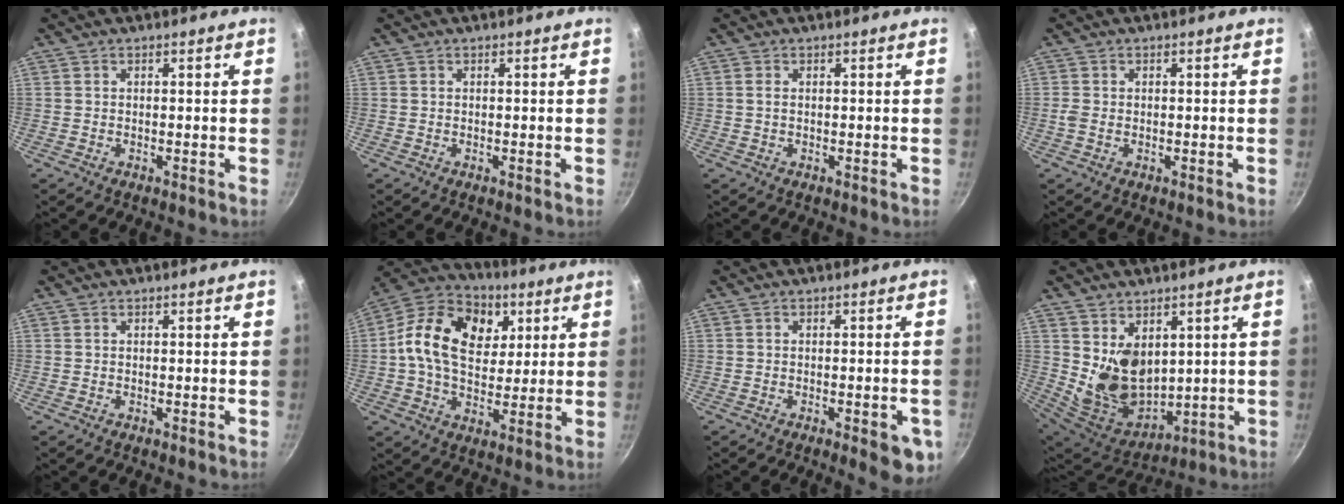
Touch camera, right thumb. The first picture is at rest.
{"total": 0.0}
{"total": 1.0, "force": [0.1, 0.6, 0.8], "torque": [-0.015, 0.002, 0.001]}
{"total": 1.3, "force": [-0.2, 1.0, 0.9], "torque": [-0.021, 0.001, -0.005]}
{"total": 0.0}
{"total": 18.4, "force": [4.5, 13.1, 12.2], "torque": [-0.184, 0.007, 0.060]}
{"total": 6.8, "force": [-2.7, 2.3, 5.8], "torque": [-0.048, 0.009, -0.030]}
{"total": 12.2, "force": [3.2, 8.6, 8.0], "torque": [-0.112, -0.049, 0.084]}